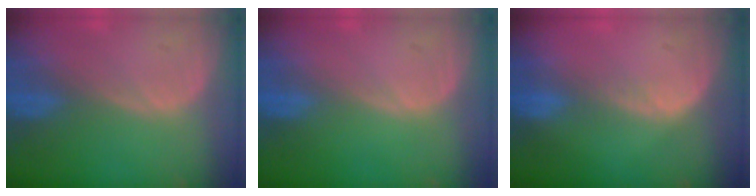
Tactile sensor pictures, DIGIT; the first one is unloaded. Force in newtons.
{"total": 0.0}
{"total": 2.0, "press": 1.1, "slide": 1.7}